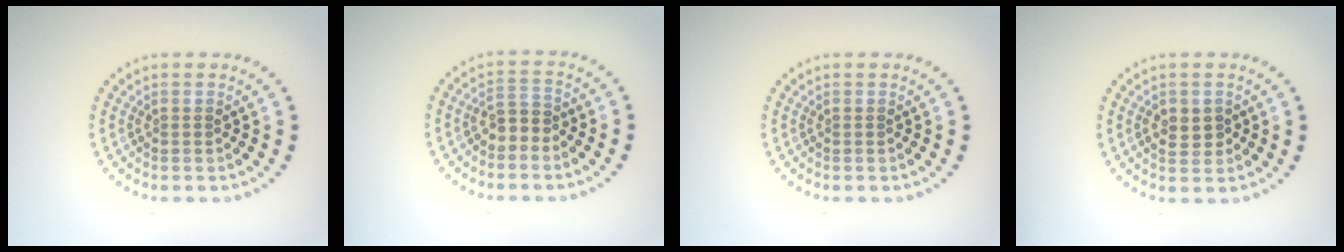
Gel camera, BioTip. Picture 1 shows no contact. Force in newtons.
{"total": 2.0, "press": 1.8, "slide": 0.8}
{"total": 0.0}
{"total": 2.2, "press": 2.2, "slide": 0.3}